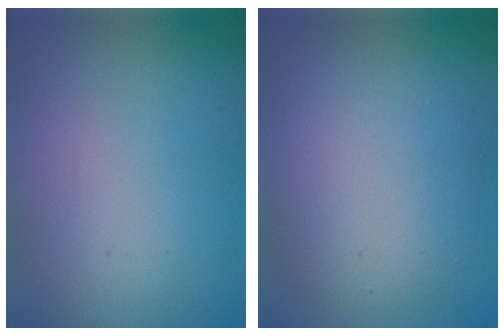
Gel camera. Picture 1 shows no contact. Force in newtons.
{"total": 5.9, "press": 5.8, "slide": 0.7}